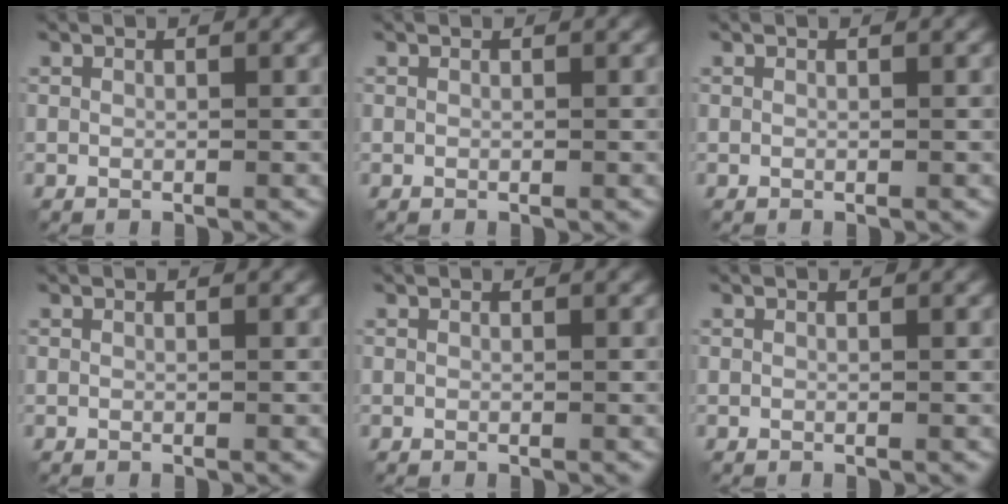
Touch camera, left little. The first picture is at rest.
{"total": 0.0}
{"total": 0.0}
{"total": 0.0}
{"total": 0.0}
{"total": 0.0}